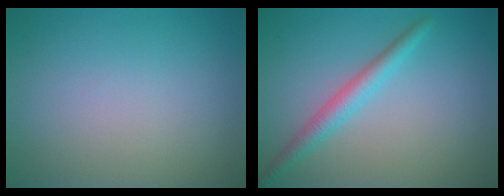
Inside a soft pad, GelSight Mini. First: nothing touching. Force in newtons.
{"total": 2.5, "press": 2.5, "slide": 0.1}